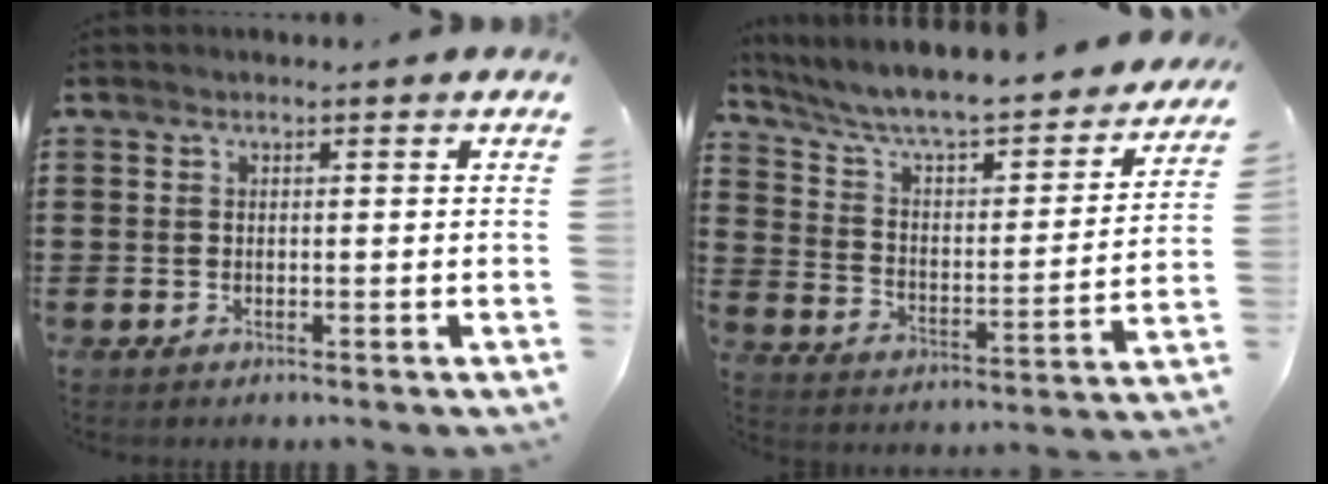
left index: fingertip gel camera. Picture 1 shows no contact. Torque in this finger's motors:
{"motor_torque": [2.14, 0.00, 0.50, 0.21]}